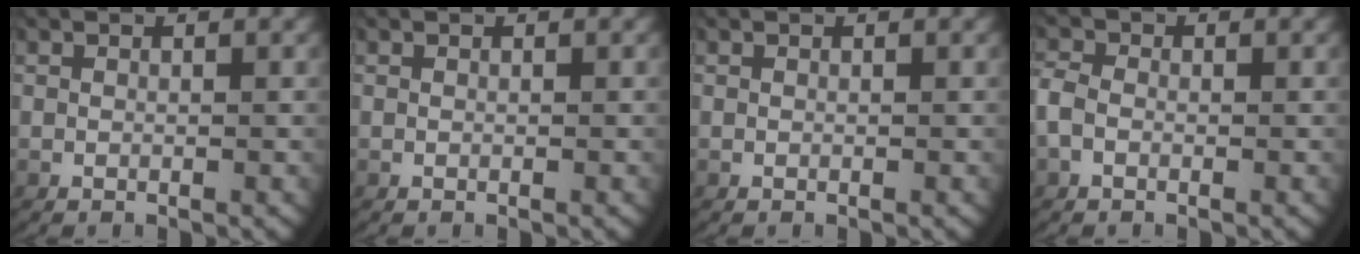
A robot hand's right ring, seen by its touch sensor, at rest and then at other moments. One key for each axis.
{"total": 0.0}
{"total": 0.0}
{"total": 1.9, "fx": -0.4, "fy": 1.6, "fz": 1.0, "tx": -0.034, "ty": -0.003, "tz": -0.008}